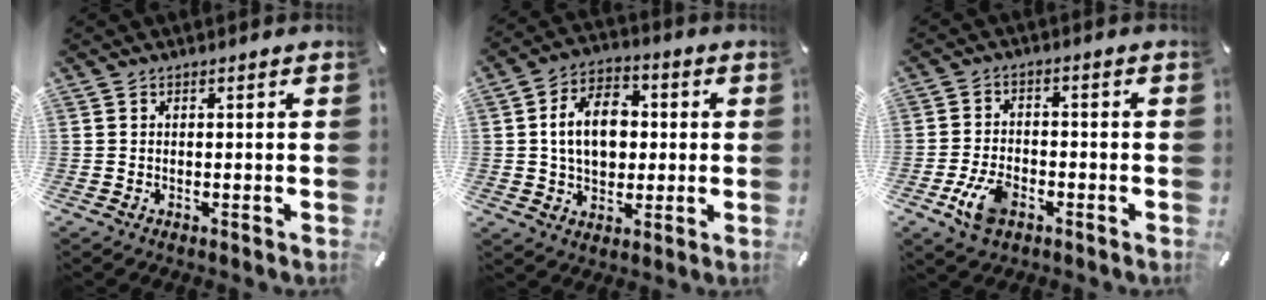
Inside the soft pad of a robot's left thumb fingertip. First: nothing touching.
{"total": 12.1, "force": [0.7, 9.0, 7.9], "torque": [-0.143, 0.010, 0.011]}
{"total": 7.8, "force": [-3.5, 4.7, 5.1], "torque": [-0.117, 0.009, -0.065]}